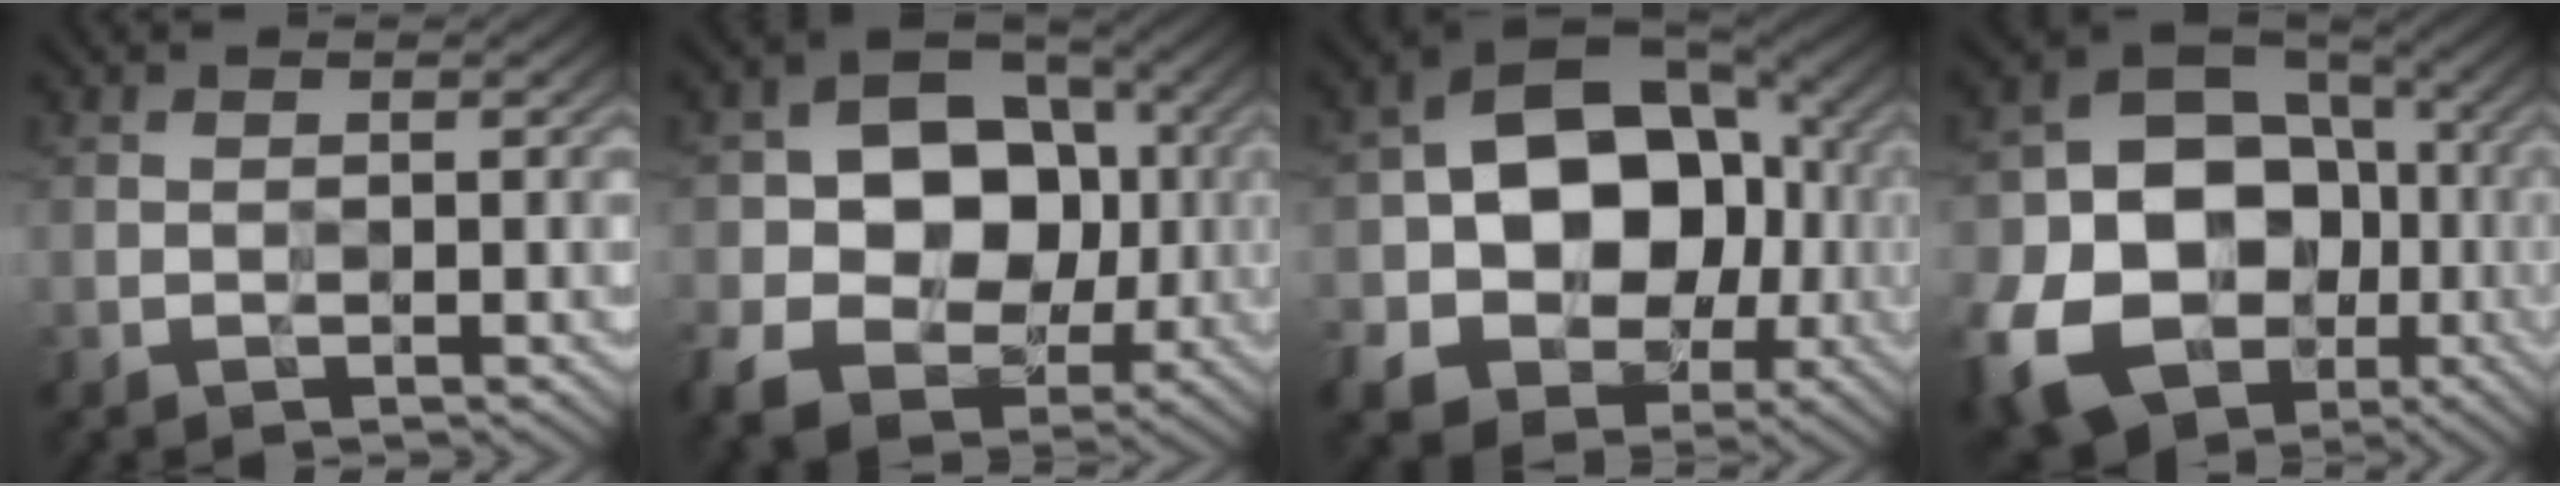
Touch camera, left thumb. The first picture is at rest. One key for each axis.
{"total": 13.2, "fx": -1.0, "fy": 10.4, "fz": 8.2, "tx": -0.145, "ty": -0.012, "tz": -0.028}
{"total": 16.3, "fx": -1.5, "fy": 12.6, "fz": 10.3, "tx": -0.188, "ty": -0.021, "tz": -0.022}
{"total": 20.3, "fx": -6.0, "fy": 16.2, "fz": 10.6, "tx": -0.230, "ty": -0.047, "tz": -0.113}